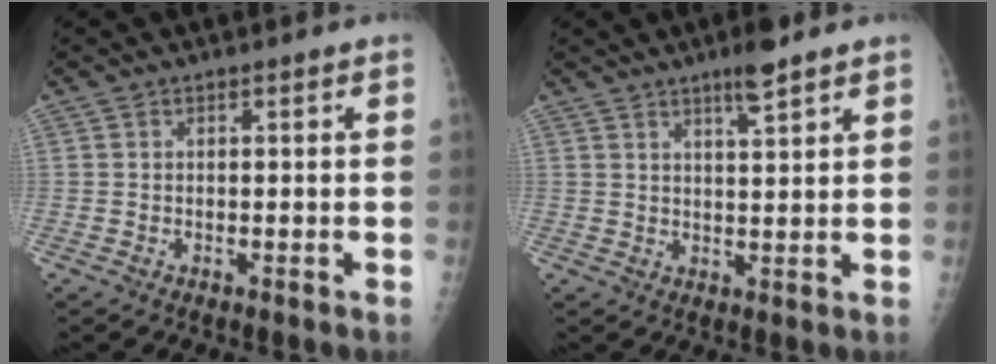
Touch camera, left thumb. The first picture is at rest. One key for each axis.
{"total": 4.9, "fx": 3.4, "fy": 0.7, "fz": 3.5, "tx": -0.051, "ty": -0.019, "tz": 0.056}